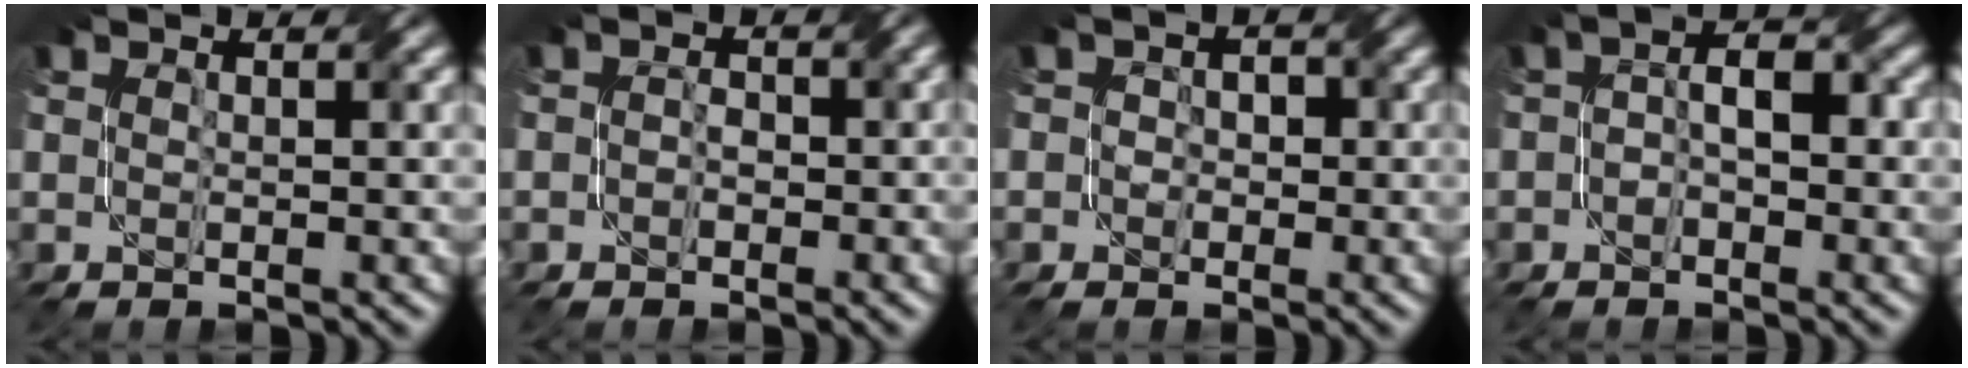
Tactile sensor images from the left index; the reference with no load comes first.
{"total": 1.9, "force": [-0.9, 1.4, 1.1], "torque": [-0.003, 0.001, -0.016]}
{"total": 2.6, "force": [-0.6, 2.4, 0.7], "torque": [0.004, 0.011, -0.032]}
{"total": 3.4, "force": [-0.7, 2.0, 2.7], "torque": [-0.042, 0.007, -0.020]}